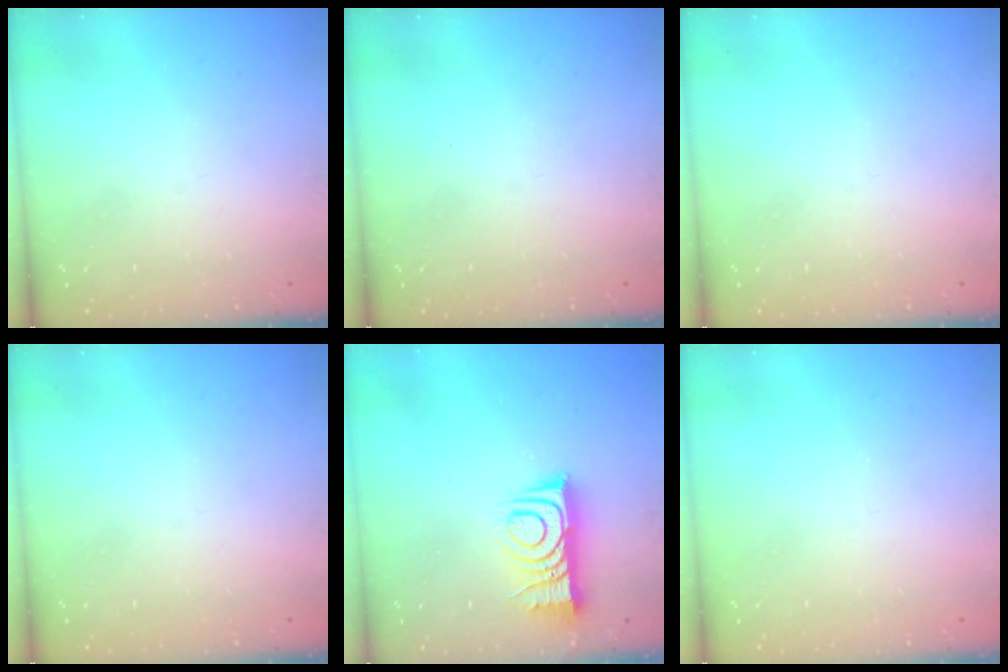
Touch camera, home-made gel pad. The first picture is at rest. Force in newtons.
{"total": 0.0}
{"total": 0.0}
{"total": 0.0}
{"total": 9.6, "press": 9.6, "slide": 0.7}
{"total": 0.0}